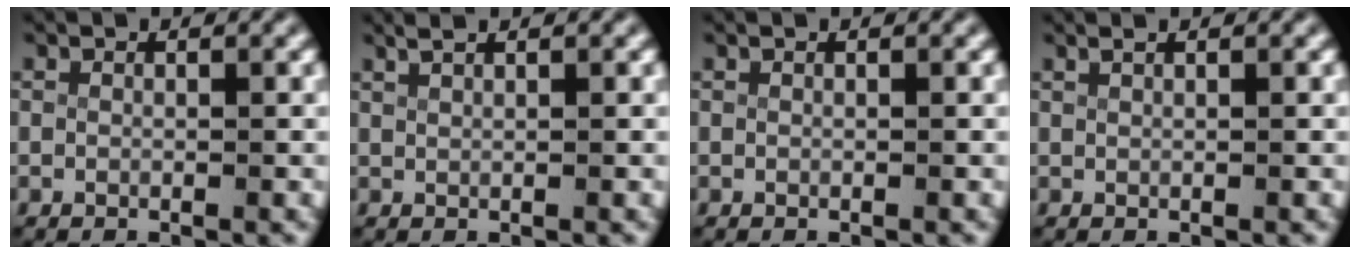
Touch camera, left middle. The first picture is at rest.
{"total": 1.4, "force": [1.2, 0.2, 0.7], "torque": [-0.012, 0.000, 0.025]}
{"total": 0.0}
{"total": 0.8, "force": [0.7, 0.0, 0.5], "torque": [-0.005, 0.001, 0.013]}